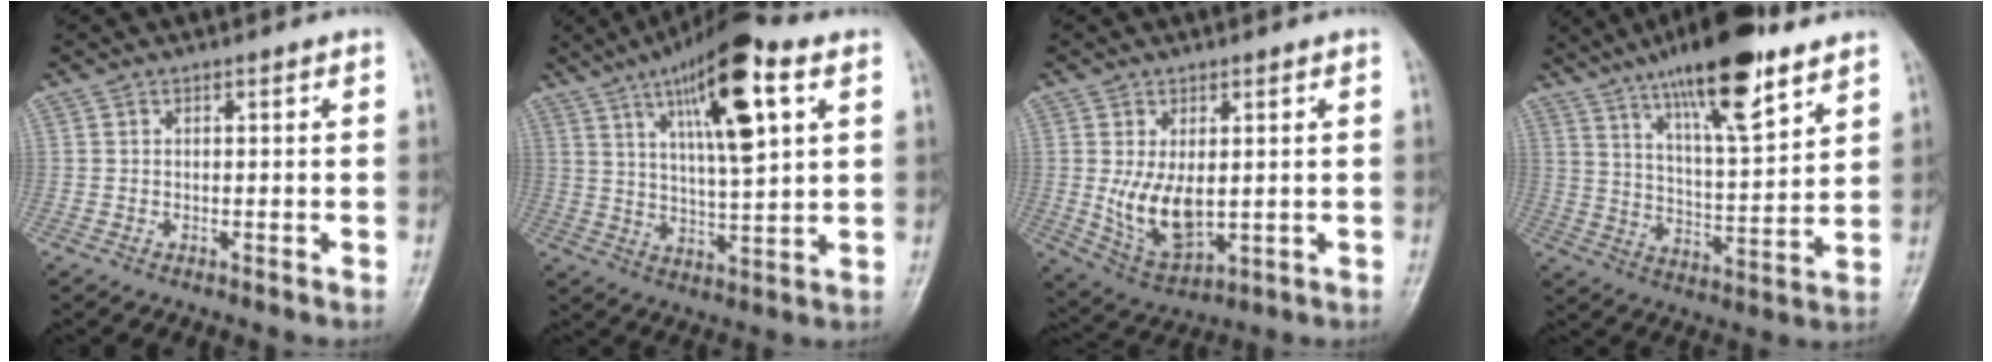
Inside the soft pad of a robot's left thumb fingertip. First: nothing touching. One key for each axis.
{"total": 16.9, "fx": 7.3, "fy": 4.3, "fz": 14.7, "tx": -0.233, "ty": -0.012, "tz": 0.119}
{"total": 9.1, "fx": 0.4, "fy": 5.2, "fz": 7.5, "tx": -0.125, "ty": -0.019, "tz": 0.024}
{"total": 18.7, "fx": 12.1, "fy": 4.6, "fz": 13.4, "tx": -0.200, "ty": -0.050, "tz": 0.205}